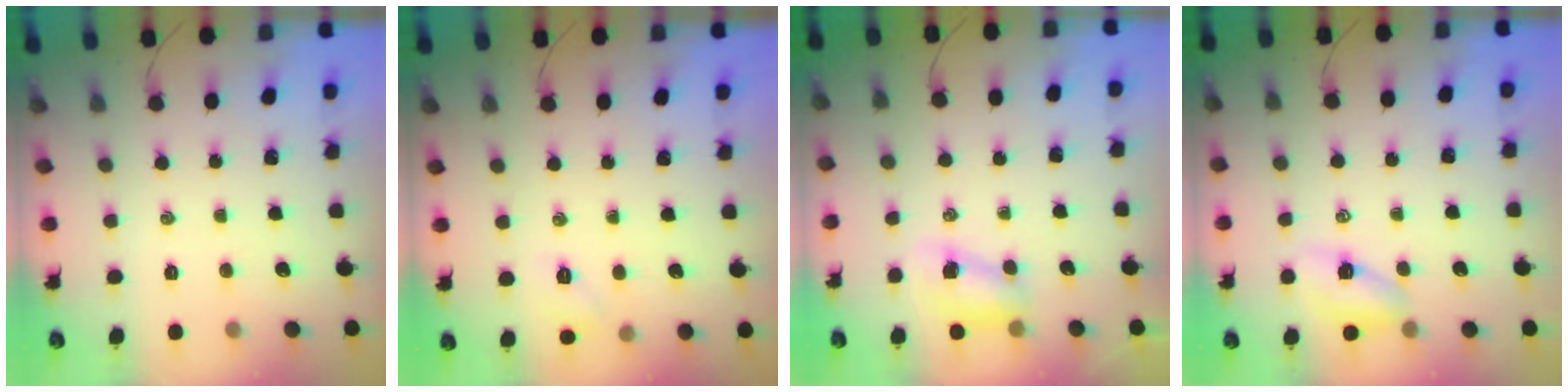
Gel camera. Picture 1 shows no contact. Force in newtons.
{"total": 5.0, "press": 4.8, "slide": 1.4}
{"total": 7.0, "press": 6.9, "slide": 0.9}
{"total": 6.0, "press": 5.9, "slide": 0.8}